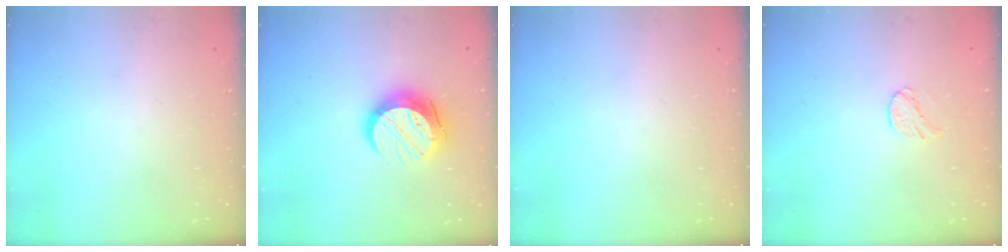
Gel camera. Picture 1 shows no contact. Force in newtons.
{"total": 13.1, "press": 13.1, "slide": 0.8}
{"total": 0.0}
{"total": 5.9, "press": 5.9, "slide": 0.6}